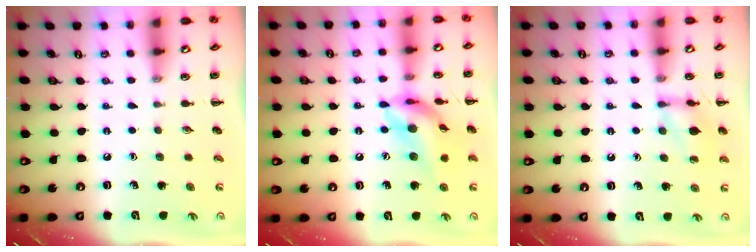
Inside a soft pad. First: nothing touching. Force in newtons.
{"total": 15.0, "press": 14.7, "slide": 3.0}
{"total": 11.2, "press": 11.2, "slide": 0.8}